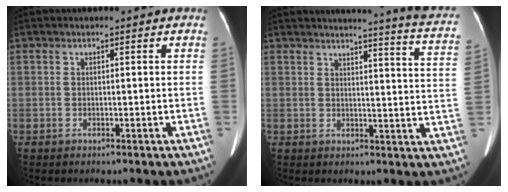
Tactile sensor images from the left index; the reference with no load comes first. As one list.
[{"total": 13.8, "force": [12.6, -0.9, 5.6], "torque": [-0.066, -0.075, 0.119]}]